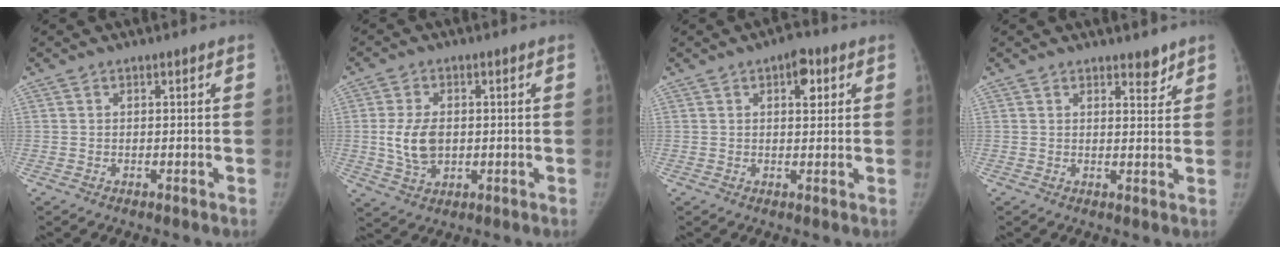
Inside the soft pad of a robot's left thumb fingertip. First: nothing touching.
{"total": 7.4, "force": [0.1, 4.8, 5.7], "torque": [-0.103, -0.002, 0.009]}
{"total": 4.7, "force": [2.0, 2.4, 3.5], "torque": [-0.030, -0.003, 0.023]}
{"total": 2.8, "force": [2.3, 1.2, 1.2], "torque": [-0.001, -0.018, 0.034]}